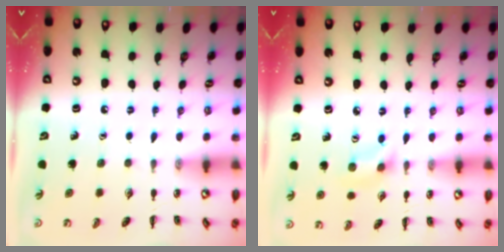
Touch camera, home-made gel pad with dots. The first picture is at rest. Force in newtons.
{"total": 2.7, "press": 2.6, "slide": 0.8}